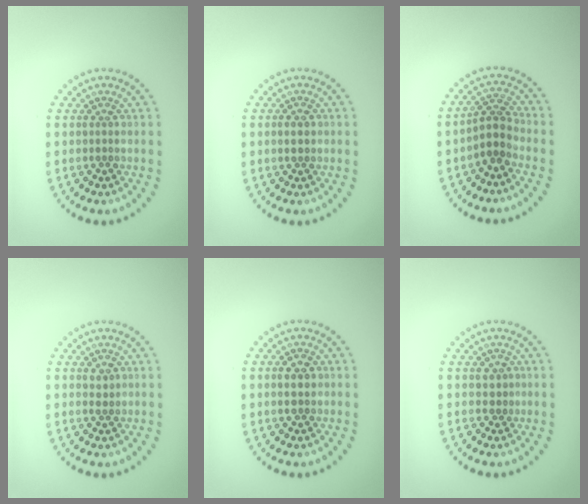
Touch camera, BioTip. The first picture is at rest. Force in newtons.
{"total": 1.1, "press": 1.1, "slide": 0.1}
{"total": 2.7, "press": 2.1, "slide": 1.7}
{"total": 1.0, "press": 1.0, "slide": 0.3}
{"total": 2.3, "press": 2.3, "slide": 0.1}
{"total": 0.8, "press": 0.8, "slide": 0.3}